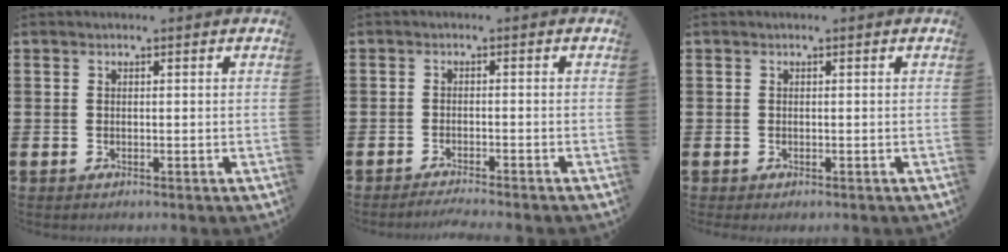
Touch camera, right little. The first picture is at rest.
{"total": 1.5, "force": [-1.4, -0.2, 0.4], "torque": [-0.005, 0.001, -0.028]}
{"total": 0.0}